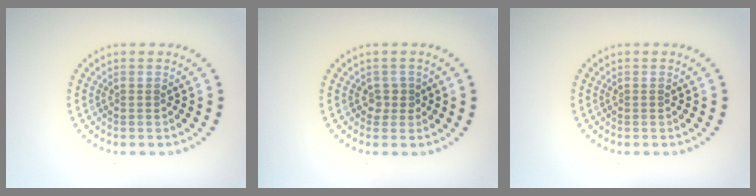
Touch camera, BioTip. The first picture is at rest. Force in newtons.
{"total": 1.3, "press": 1.0, "slide": 0.8}
{"total": 0.0}